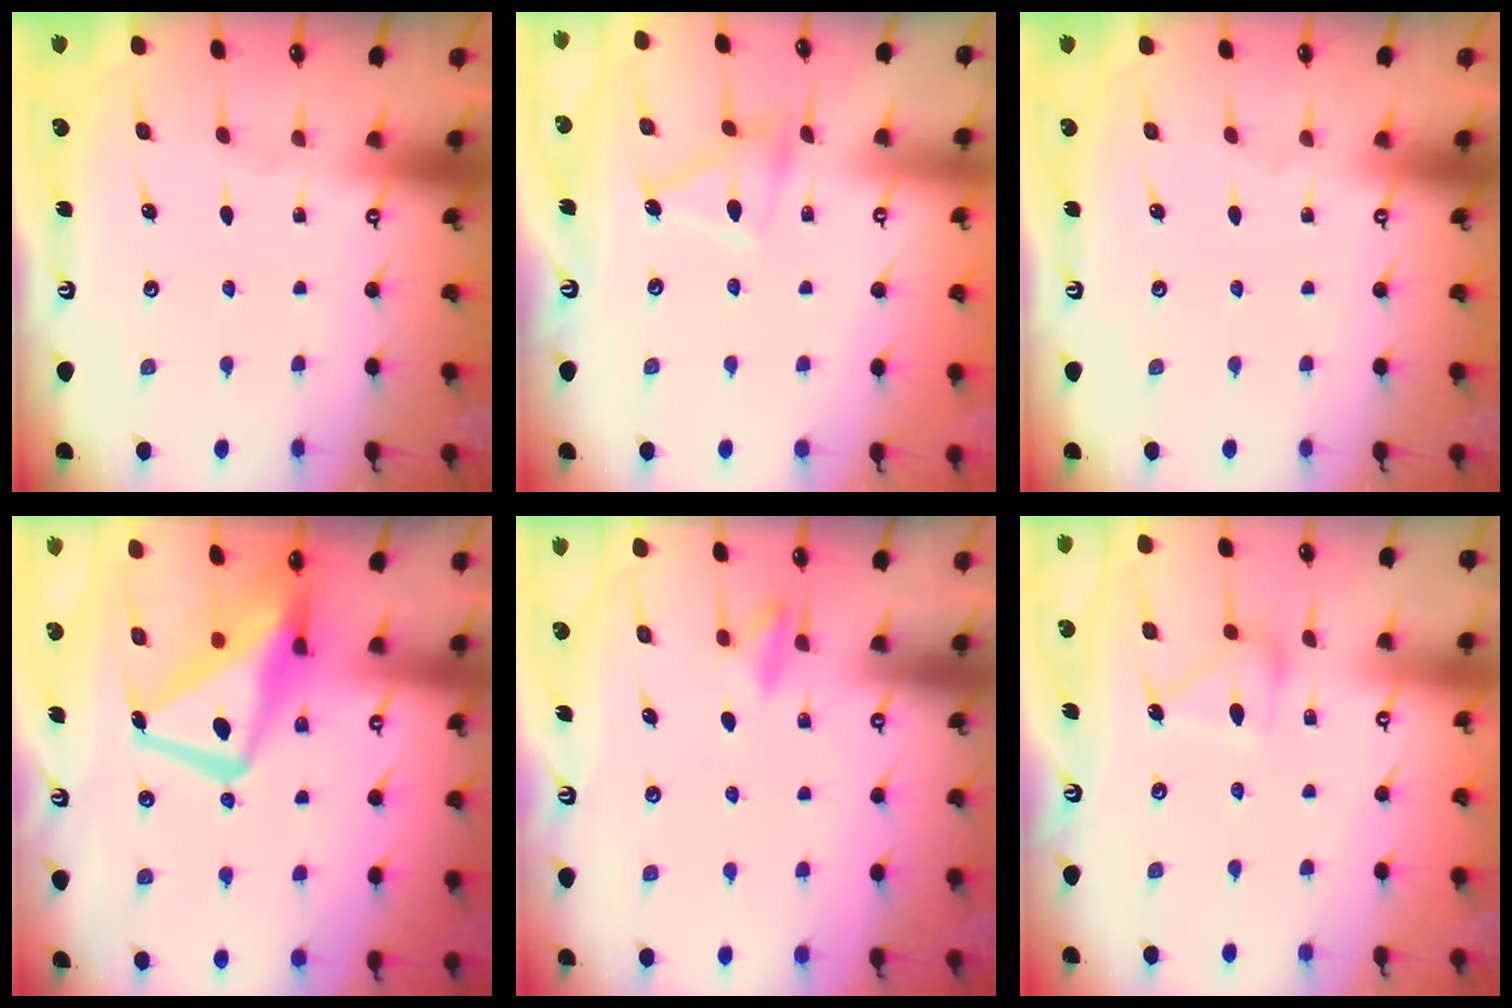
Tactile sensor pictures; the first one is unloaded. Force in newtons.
{"total": 11.5, "press": 11.5, "slide": 0.9}
{"total": 0.0}
{"total": 15.4, "press": 15.3, "slide": 1.5}
{"total": 8.2, "press": 8.1, "slide": 1.2}
{"total": 13.1, "press": 13.1, "slide": 0.7}